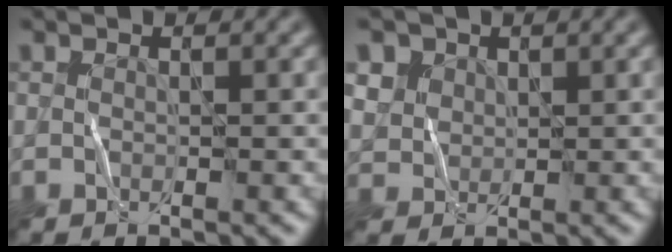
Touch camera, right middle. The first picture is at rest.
{"total": 2.8, "force": [1.9, 2.1, 0.3], "torque": [-0.024, 0.004, 0.036]}